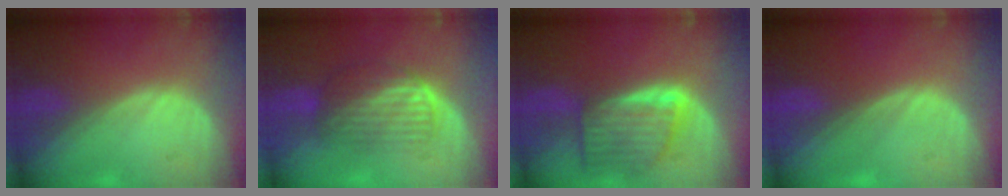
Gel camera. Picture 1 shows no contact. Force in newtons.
{"total": 6.3, "press": 6.2, "slide": 1.5}
{"total": 8.0, "press": 7.3, "slide": 3.3}
{"total": 0.0}